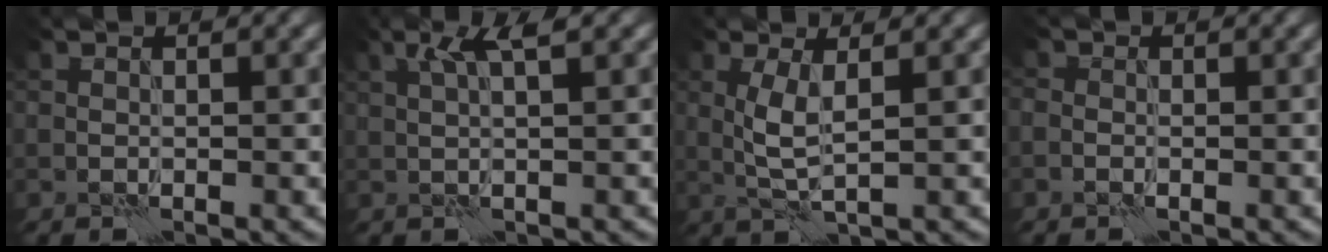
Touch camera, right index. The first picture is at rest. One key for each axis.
{"total": 2.8, "fx": 1.3, "fy": 0.1, "fz": 2.5, "tx": -0.052, "ty": 0.004, "tz": 0.026}
{"total": 2.8, "fx": 0.3, "fy": 0.5, "fz": 2.8, "tx": -0.060, "ty": -0.004, "tz": 0.009}
{"total": 0.8, "fx": -0.2, "fy": 0.8, "fz": 0.2, "tx": -0.002, "ty": -0.003, "tz": -0.007}